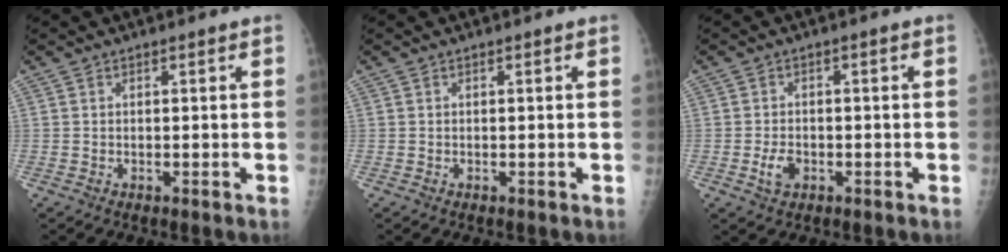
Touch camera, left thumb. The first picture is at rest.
{"total": 0.0}
{"total": 3.3, "force": [-1.2, 2.1, 2.2], "torque": [-0.040, 0.009, -0.020]}